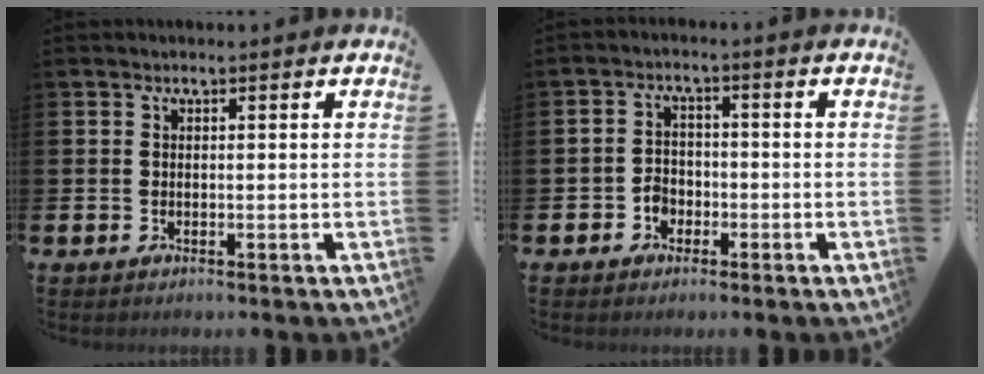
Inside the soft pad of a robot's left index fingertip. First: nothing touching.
{"total": 2.7, "force": [-1.6, 2.1, 0.7], "torque": [-0.015, 0.004, -0.036]}